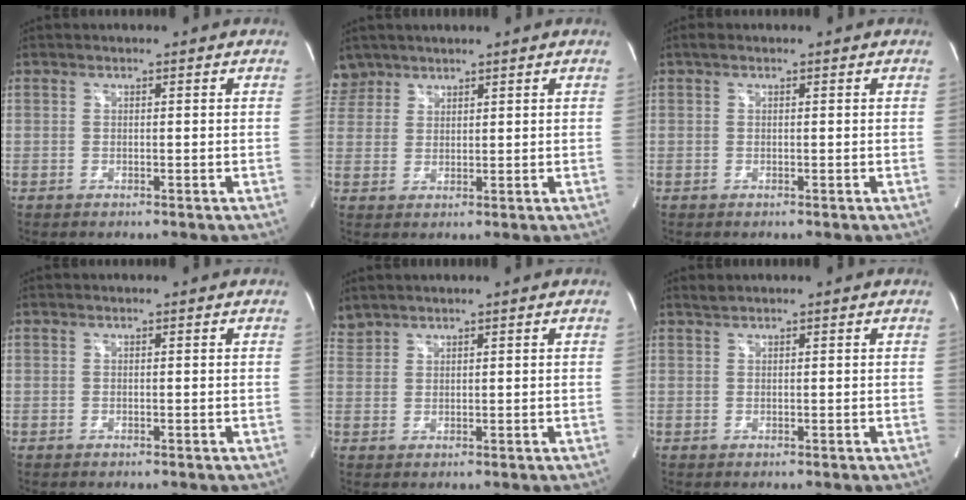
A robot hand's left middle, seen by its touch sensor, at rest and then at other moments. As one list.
[{"total": 3.9, "force": [3.3, 2.1, -0.4], "torque": [0.012, 0.009, 0.068]}, {"total": 0.7, "force": [0.5, 0.2, 0.5], "torque": [-0.016, 0.010, 0.005]}, {"total": 0.0}, {"total": 2.2, "force": [2.1, 0.4, -0.2], "torque": [-0.005, 0.015, 0.048]}, {"total": 0.8, "force": [0.7, -0.2, 0.1], "torque": [-0.011, 0.005, 0.020]}]